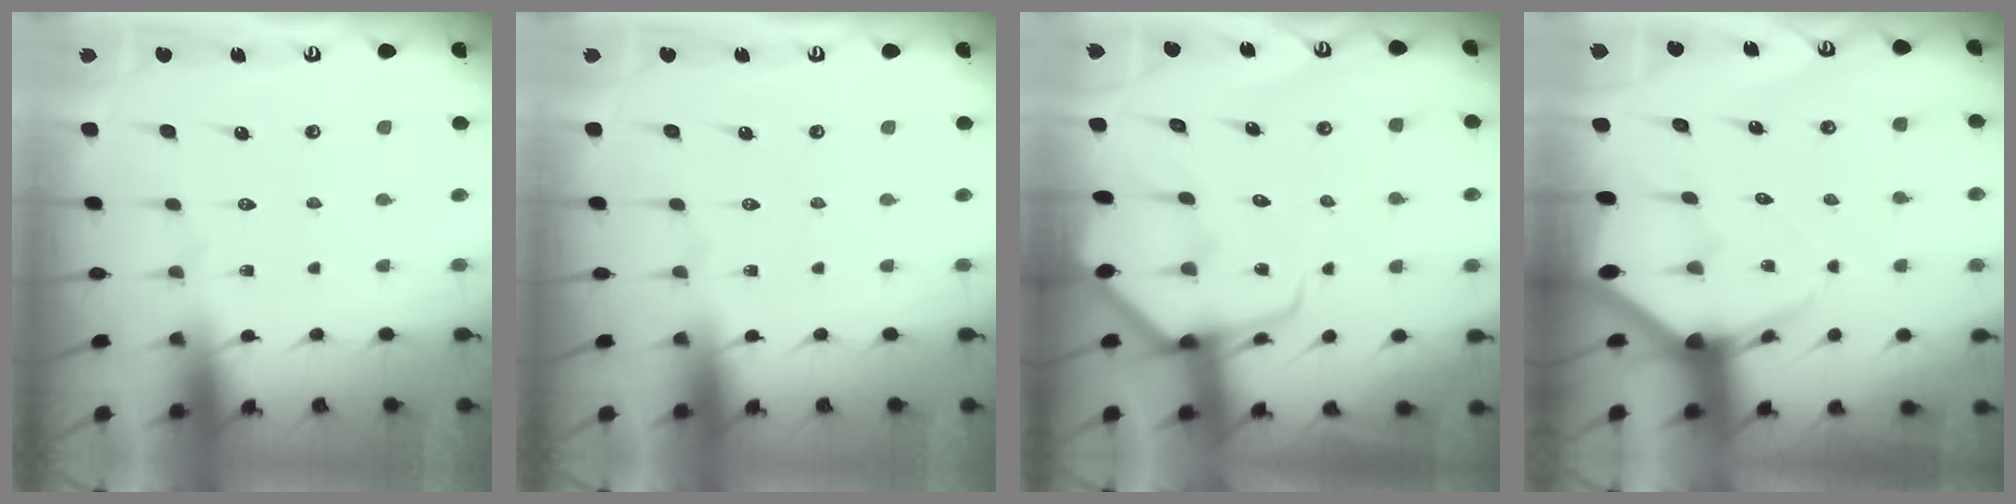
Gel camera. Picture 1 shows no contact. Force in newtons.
{"total": 0.0}
{"total": 7.2, "press": 7.2, "slide": 0.8}
{"total": 5.4, "press": 5.4, "slide": 0.6}